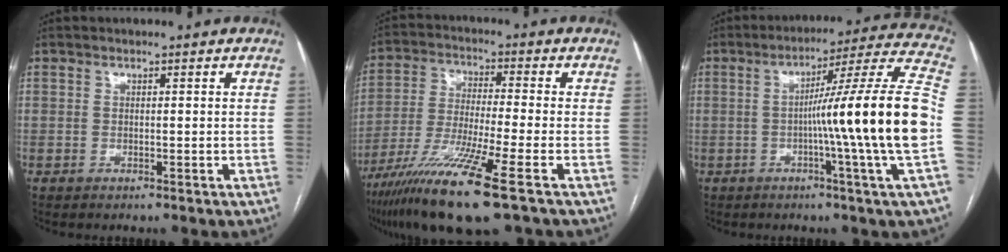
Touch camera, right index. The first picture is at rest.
{"total": 14.5, "force": [-8.4, -0.4, 11.7], "torque": [-0.244, -0.043, -0.155]}
{"total": 18.6, "force": [-2.5, -2.9, 18.2], "torque": [-0.260, -0.003, -0.054]}